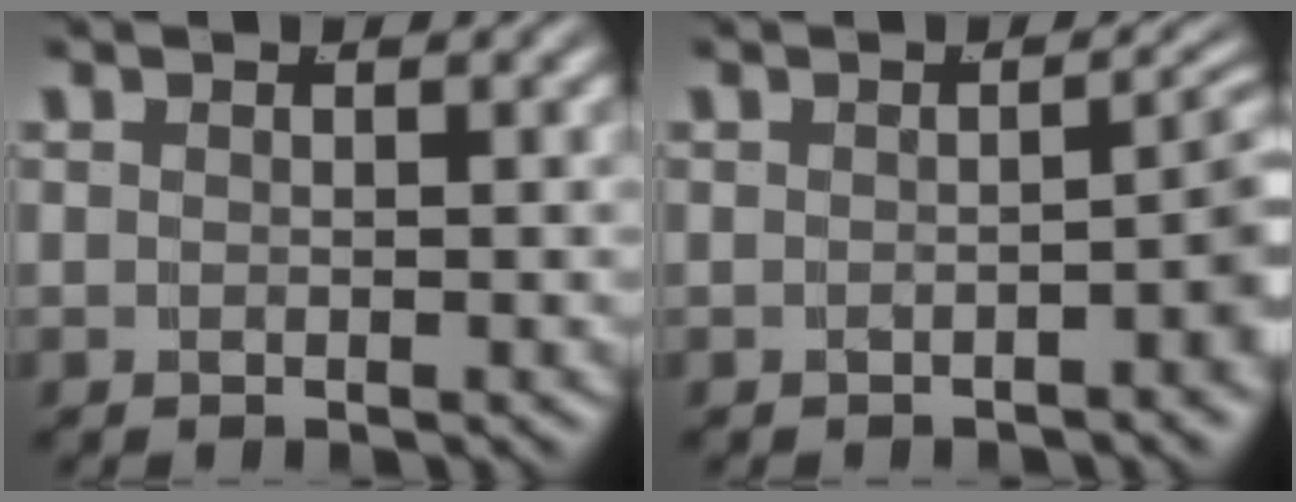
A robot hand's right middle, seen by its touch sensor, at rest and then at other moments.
{"total": 2.9, "force": [-0.9, 0.7, 2.6], "torque": [-0.022, 0.005, -0.014]}